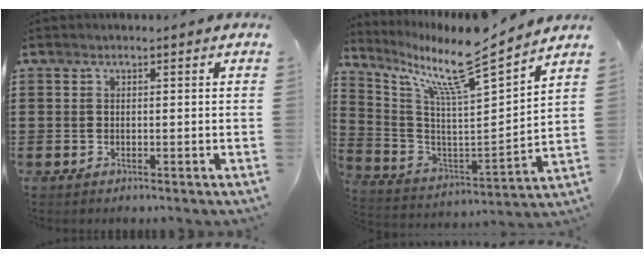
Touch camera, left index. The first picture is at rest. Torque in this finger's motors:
{"motor_torque": [2.14, 0.00, 0.28, 0.16]}